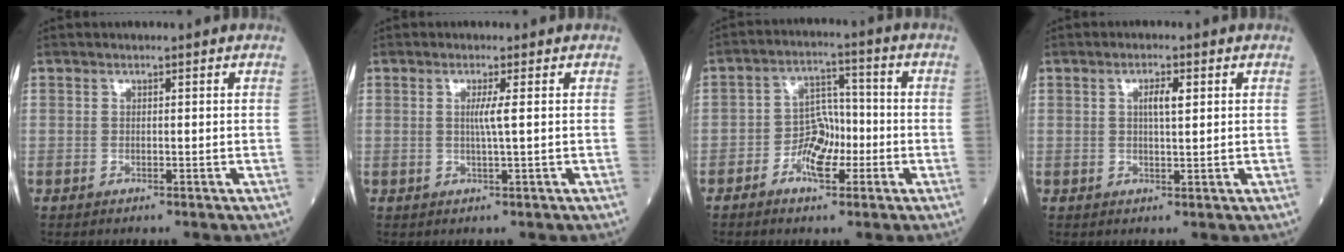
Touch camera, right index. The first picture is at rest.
{"total": 2.2, "force": [0.3, -0.6, 2.1], "torque": [-0.043, -0.003, 0.005]}
{"total": 6.2, "force": [-2.6, 3.5, 4.5], "torque": [-0.076, 0.014, -0.048]}
{"total": 2.9, "force": [0.9, 0.6, 2.6], "torque": [-0.048, 0.001, 0.015]}